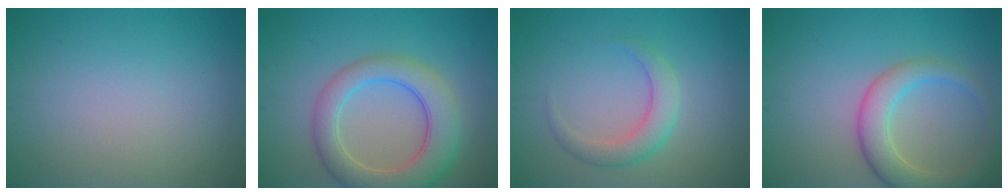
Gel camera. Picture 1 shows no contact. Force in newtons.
{"total": 6.6, "press": 6.5, "slide": 0.6}
{"total": 2.8, "press": 2.8, "slide": 0.2}
{"total": 4.7, "press": 4.7, "slide": 0.3}